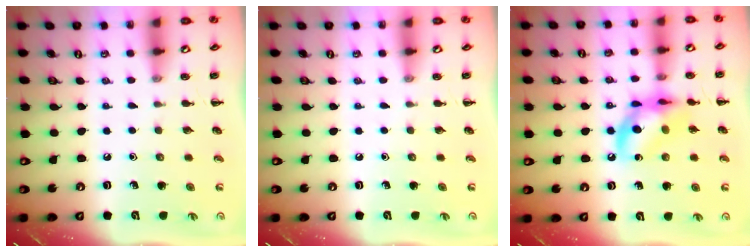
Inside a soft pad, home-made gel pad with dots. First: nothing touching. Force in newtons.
{"total": 0.0}
{"total": 12.8, "press": 12.6, "slide": 2.0}